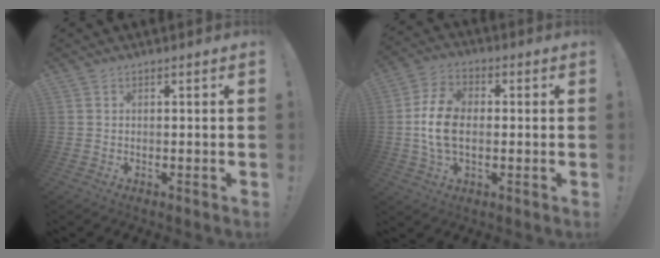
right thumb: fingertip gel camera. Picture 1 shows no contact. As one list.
[{"total": 11.6, "force": [-0.8, 7.6, 8.7], "torque": [-0.172, 0.004, -0.012]}]